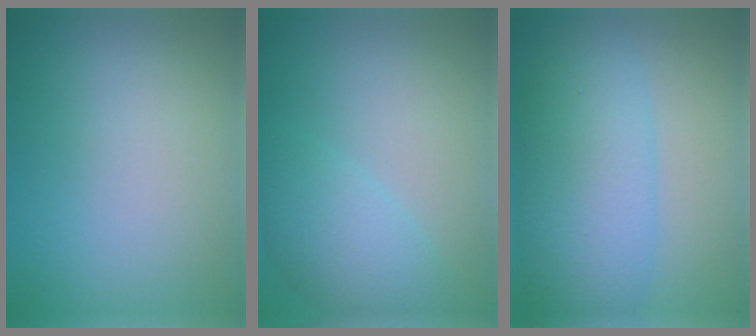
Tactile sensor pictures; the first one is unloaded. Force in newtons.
{"total": 4.4, "press": 4.4, "slide": 0.3}
{"total": 7.7, "press": 7.7, "slide": 0.3}